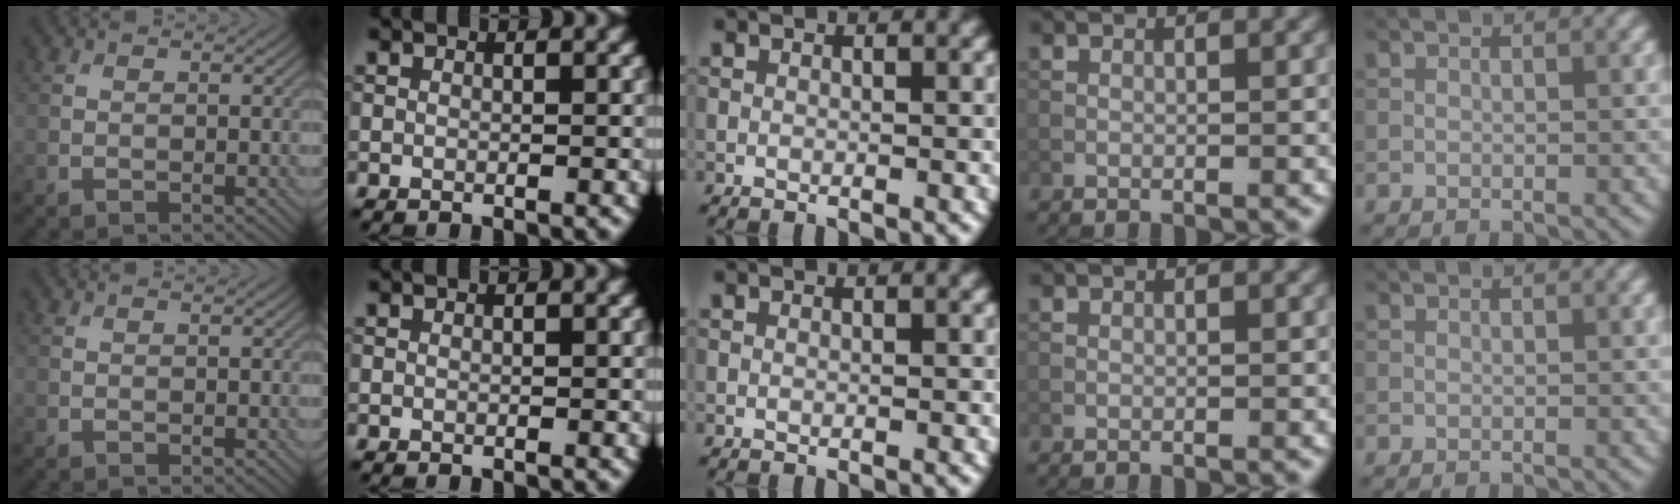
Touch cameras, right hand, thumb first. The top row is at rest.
{}